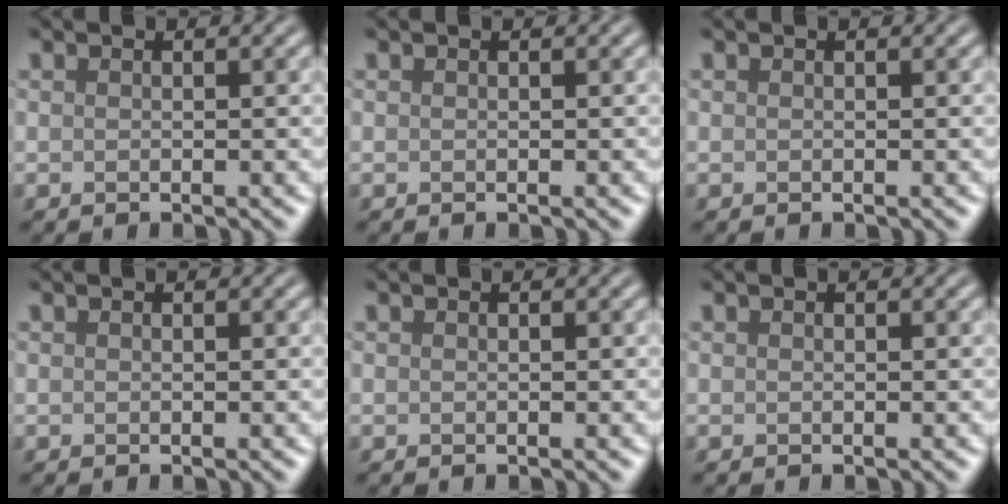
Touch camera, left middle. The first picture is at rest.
{"total": 0.0}
{"total": 0.0}
{"total": 0.0}
{"total": 0.0}
{"total": 0.0}